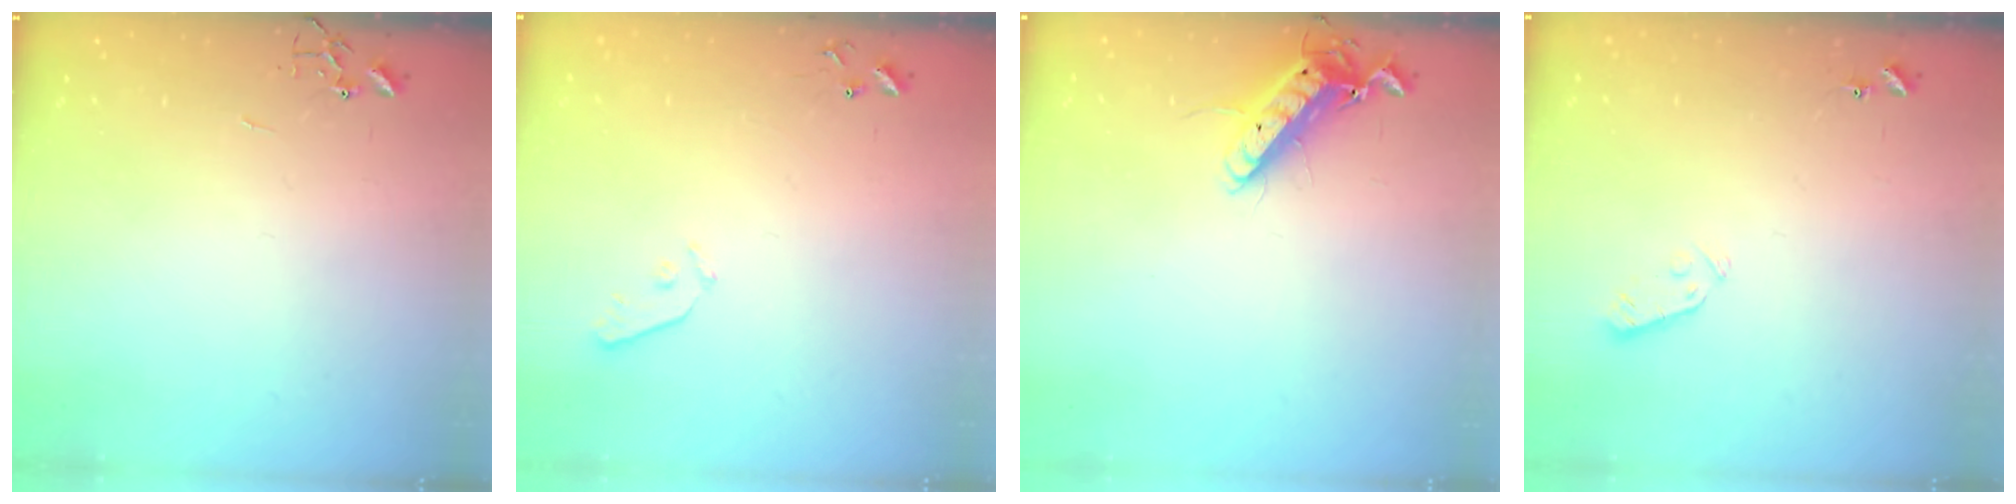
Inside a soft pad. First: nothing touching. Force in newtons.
{"total": 4.9, "press": 4.9, "slide": 0.5}
{"total": 12.3, "press": 12.2, "slide": 1.7}
{"total": 3.8, "press": 3.7, "slide": 0.9}